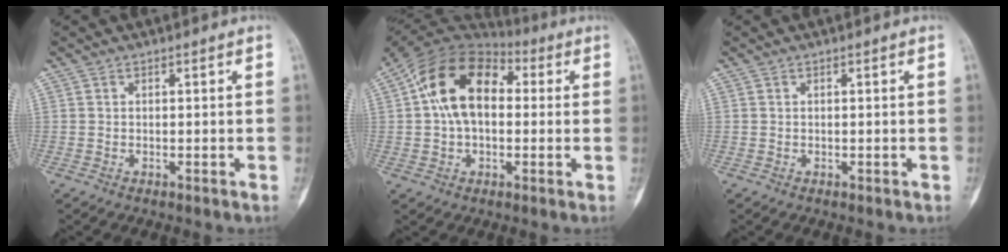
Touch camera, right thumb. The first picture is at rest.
{"total": 16.0, "force": [2.0, 10.6, 11.9], "torque": [-0.189, 0.039, 0.024]}
{"total": 0.0}